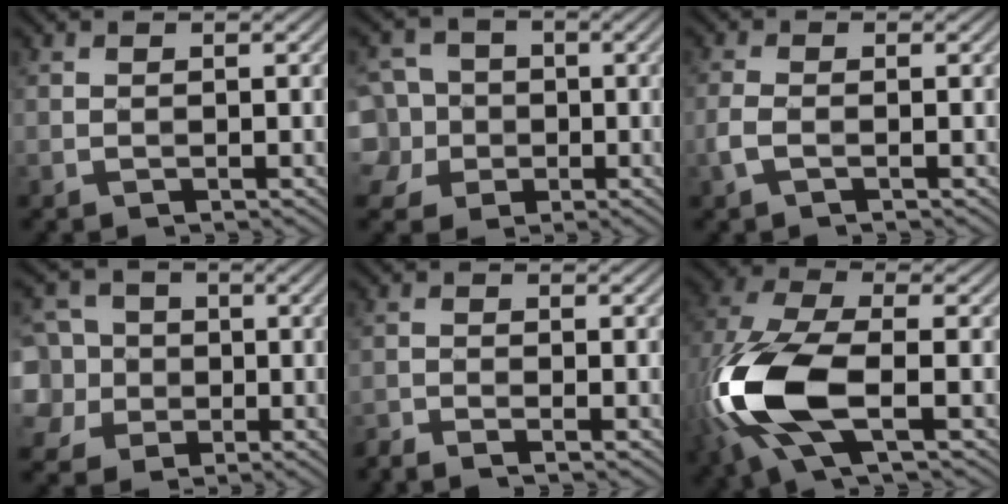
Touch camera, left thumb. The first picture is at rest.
{"total": 8.5, "force": [-1.7, 7.9, 2.8], "torque": [-0.098, 0.001, -0.056]}
{"total": 1.9, "force": [-0.8, 0.8, 1.5], "torque": [-0.045, 0.001, -0.023]}
{"total": 8.9, "force": [-0.8, 8.4, 3.0], "torque": [-0.110, 0.005, -0.044]}
{"total": 2.0, "force": [-1.7, 0.2, 1.1], "torque": [-0.018, -0.004, -0.042]}
{"total": 14.0, "force": [-3.6, 6.3, 12.0], "torque": [-0.309, -0.009, -0.077]}